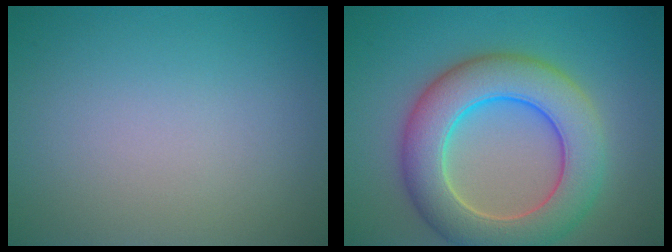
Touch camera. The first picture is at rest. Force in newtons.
{"total": 9.0, "press": 9.0, "slide": 0.5}